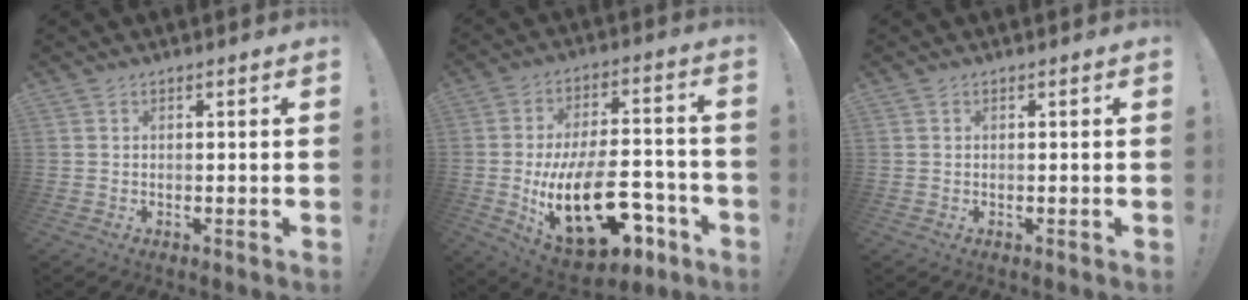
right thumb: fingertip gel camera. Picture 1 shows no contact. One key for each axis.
{"total": 23.9, "fx": -7.5, "fy": 12.2, "fz": 19.1, "tx": -0.330, "ty": 0.045, "tz": -0.108}
{"total": 0.0}